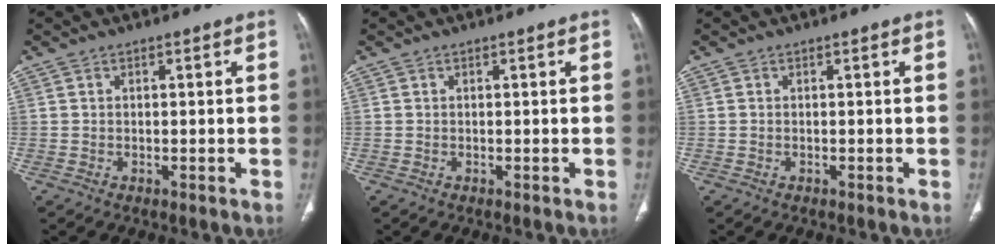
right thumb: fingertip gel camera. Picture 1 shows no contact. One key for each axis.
{"total": 0.0}
{"total": 0.0}